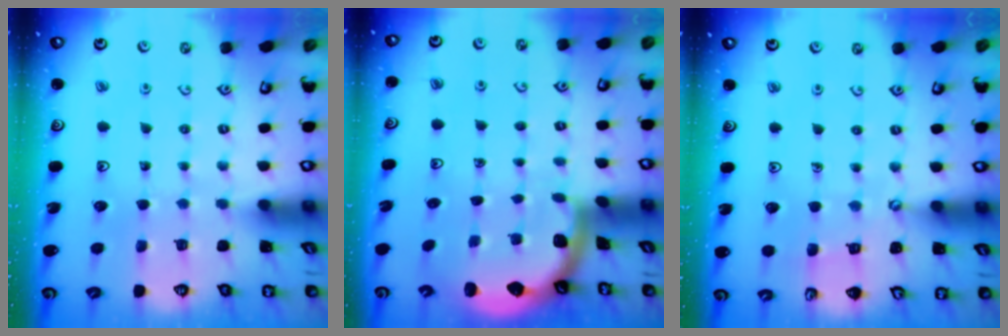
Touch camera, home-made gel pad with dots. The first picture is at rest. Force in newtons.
{"total": 1.6, "press": 1.6, "slide": 0.1}
{"total": 3.2, "press": 3.1, "slide": 0.5}